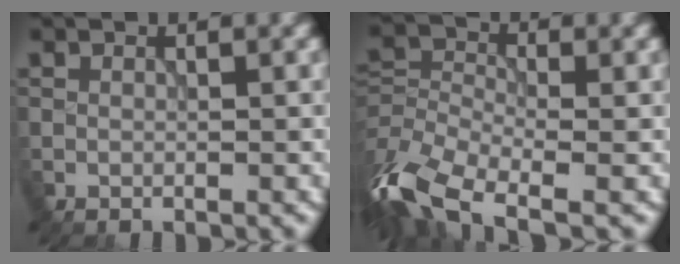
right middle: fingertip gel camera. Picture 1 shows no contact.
{"total": 10.4, "force": [-5.8, 4.7, 7.3], "torque": [-0.170, -0.015, -0.119]}